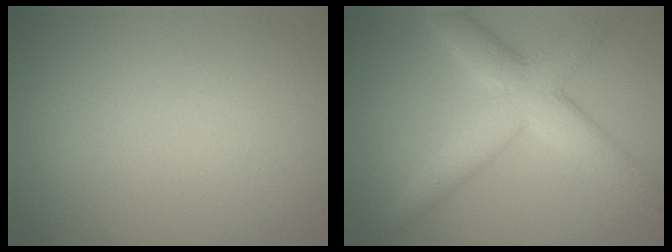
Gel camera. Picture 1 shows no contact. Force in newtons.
{"total": 6.5, "press": 6.5, "slide": 0.1}